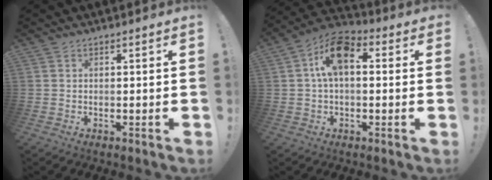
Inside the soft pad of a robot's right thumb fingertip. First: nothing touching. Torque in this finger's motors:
{"motor_torque": [0.03, 1.19, 0.19, 0.19, 0.37]}